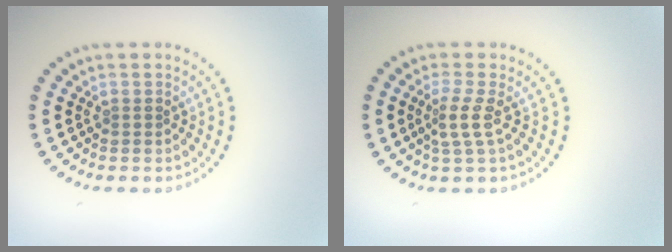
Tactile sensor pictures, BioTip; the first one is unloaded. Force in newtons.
{"total": 2.2, "press": 1.5, "slide": 1.6}